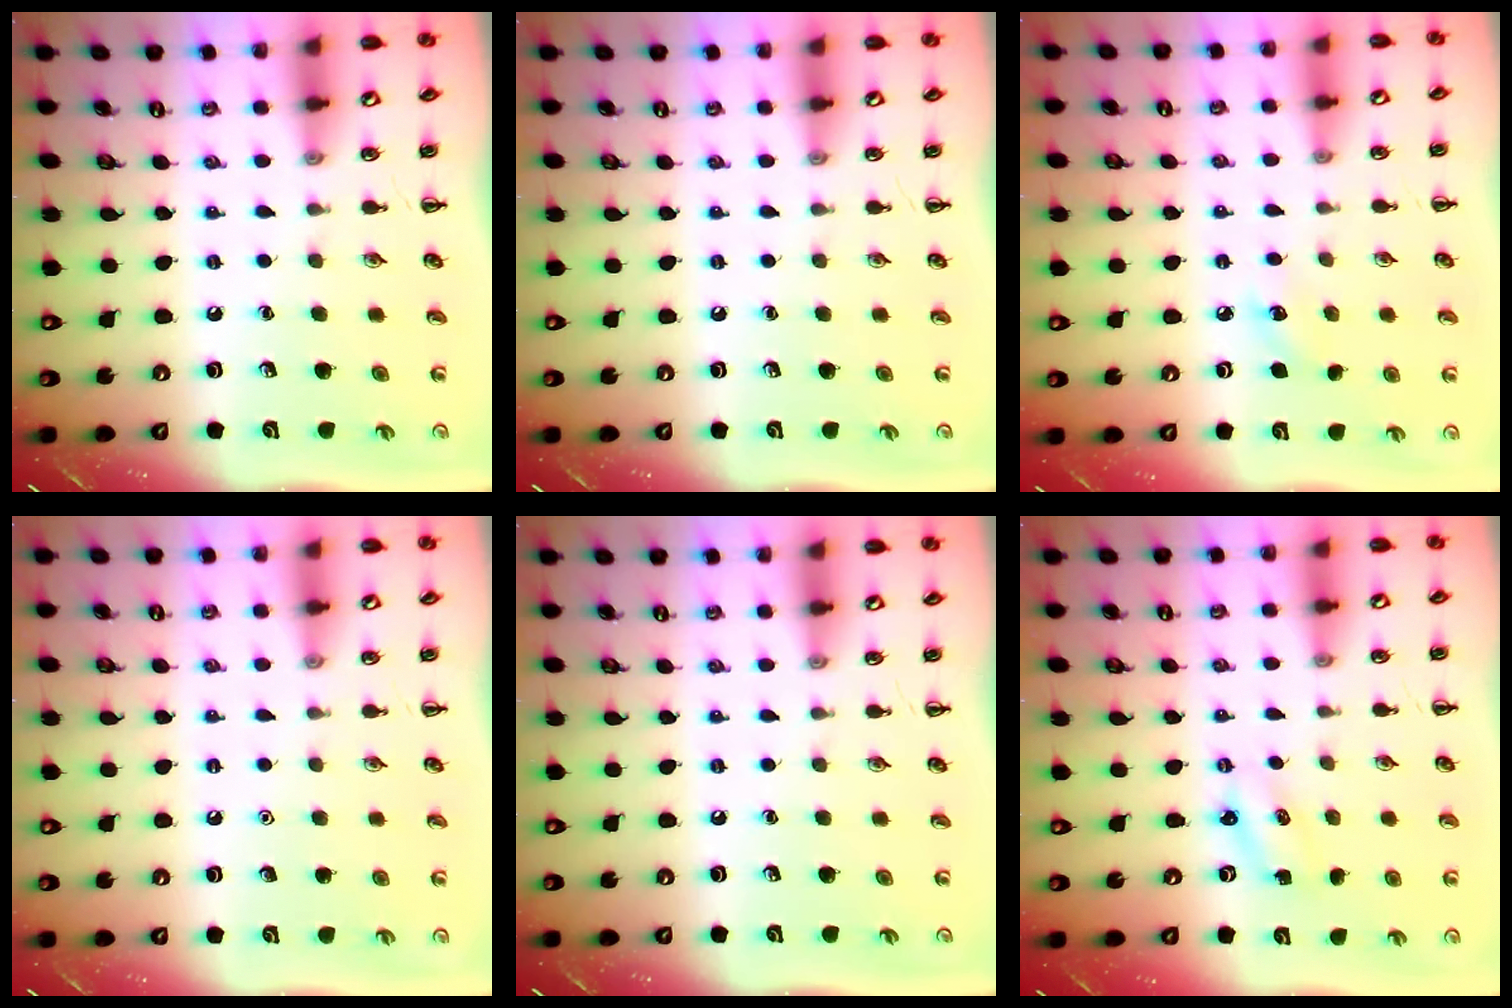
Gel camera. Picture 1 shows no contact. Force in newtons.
{"total": 0.0}
{"total": 5.2, "press": 5.0, "slide": 1.3}
{"total": 1.5, "press": 1.5, "slide": 0.1}
{"total": 0.0}
{"total": 1.4, "press": 1.3, "slide": 0.3}